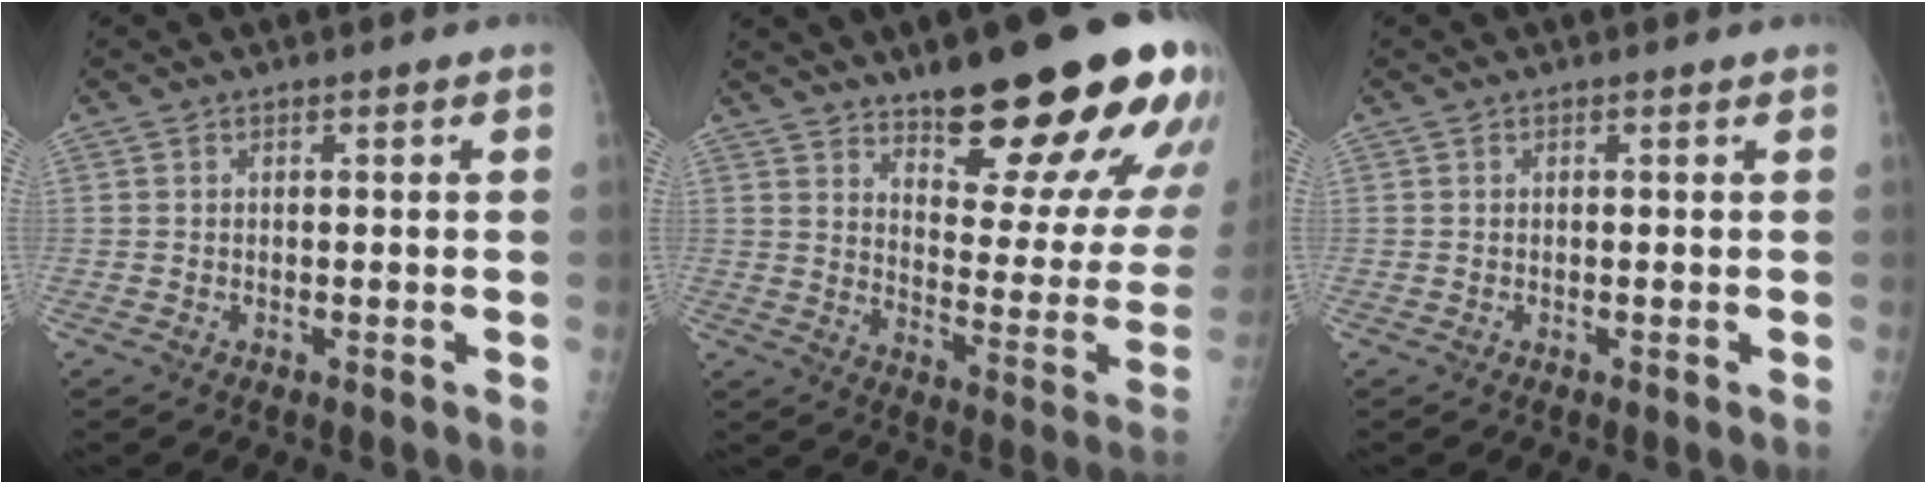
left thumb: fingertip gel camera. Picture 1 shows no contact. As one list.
[{"total": 24.9, "force": [15.6, 6.8, 18.1], "torque": [-0.207, -0.077, 0.224]}, {"total": 0.0}]